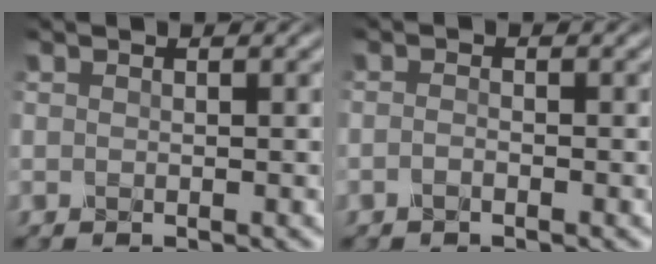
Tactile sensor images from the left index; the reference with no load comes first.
{"total": 0.6, "force": [-0.4, 0.2, 0.5], "torque": [-0.011, 0.002, -0.010]}